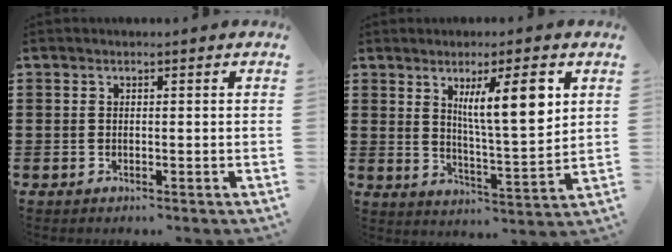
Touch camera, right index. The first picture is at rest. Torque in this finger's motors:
{"motor_torque": [1.72, 0.42, 0.86, 0.11]}